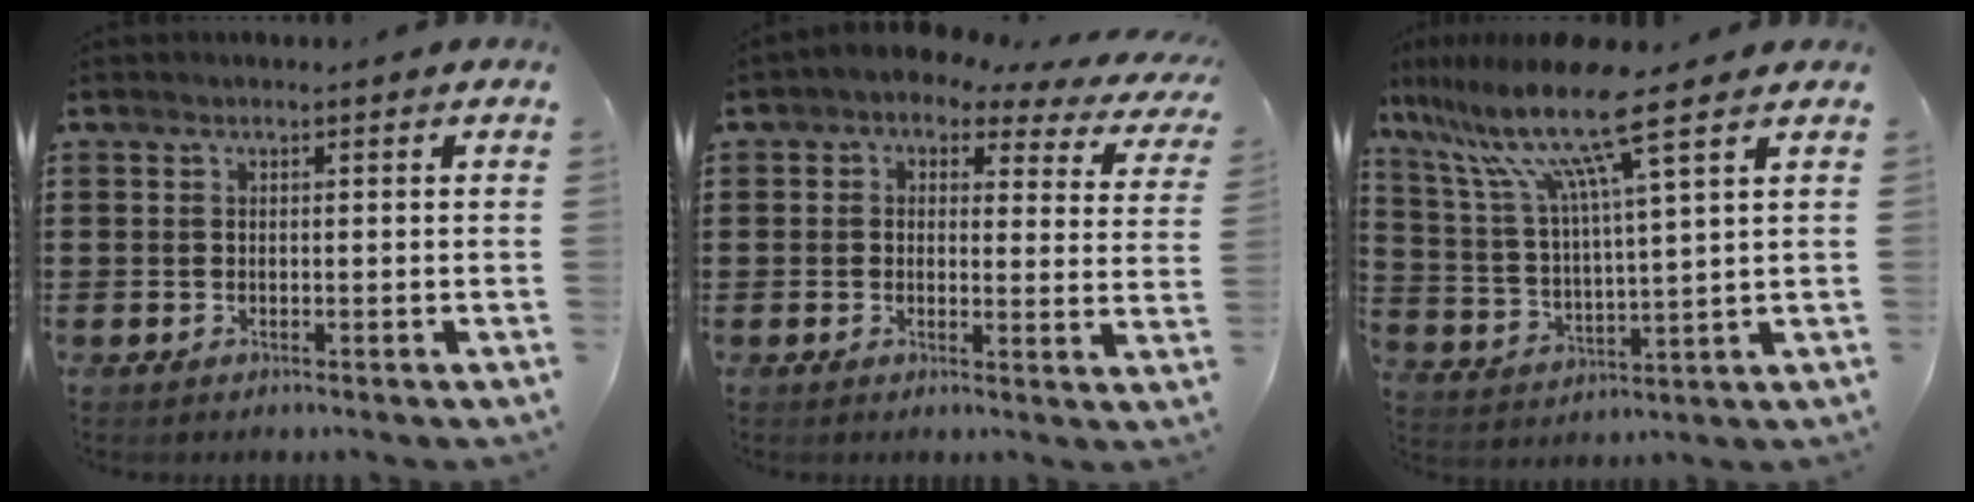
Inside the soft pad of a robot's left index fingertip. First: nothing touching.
{"total": 2.3, "force": [1.5, 1.2, 1.3], "torque": [-0.037, -0.013, 0.018]}
{"total": 12.2, "force": [8.7, 0.2, 8.6], "torque": [-0.198, -0.046, 0.139]}